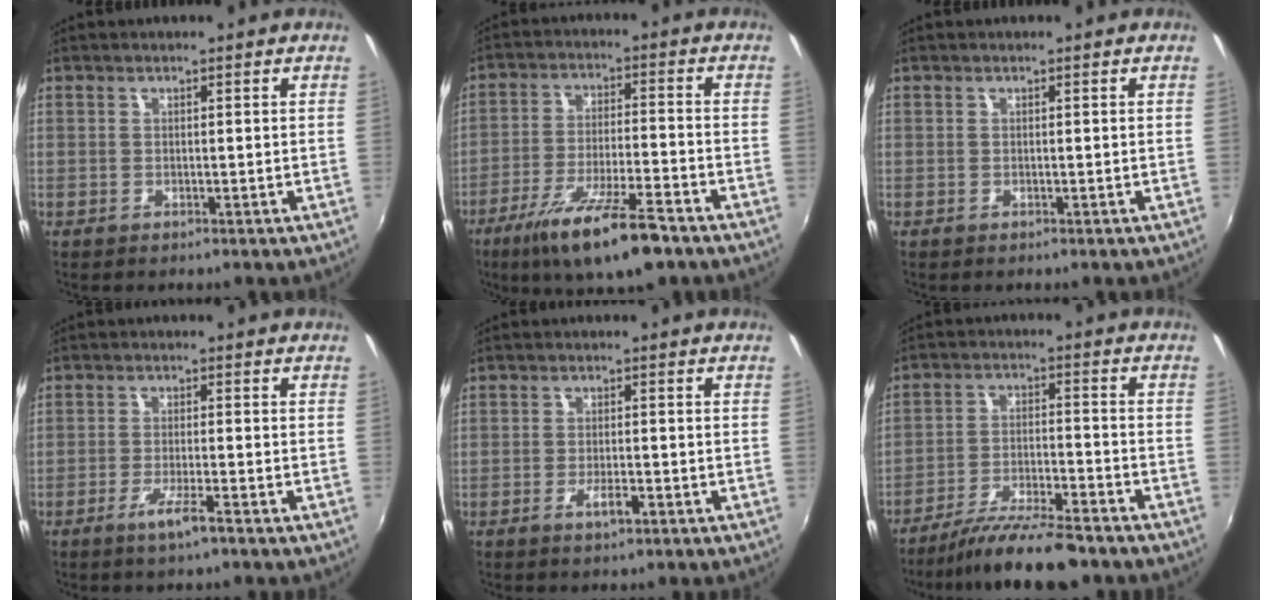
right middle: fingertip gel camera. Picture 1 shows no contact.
{"total": 13.9, "force": [-9.3, 2.5, 10.0], "torque": [-0.198, -0.030, -0.159]}
{"total": 0.0}
{"total": 4.2, "force": [-2.7, 0.0, 3.2], "torque": [-0.068, -0.008, -0.051]}
{"total": 2.8, "force": [-1.5, 0.7, 2.3], "torque": [-0.044, -0.003, -0.027]}
{"total": 12.3, "force": [-10.4, 1.7, 6.3], "torque": [-0.135, -0.020, -0.175]}